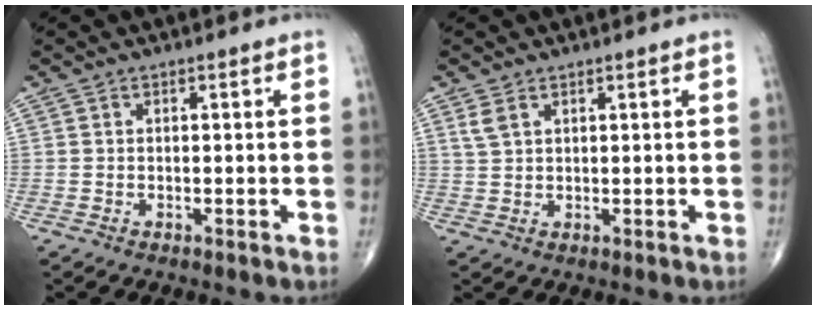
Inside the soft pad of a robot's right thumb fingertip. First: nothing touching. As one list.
[{"total": 2.4, "force": [1.4, 1.3, 1.4], "torque": [-0.031, 0.002, 0.037]}]